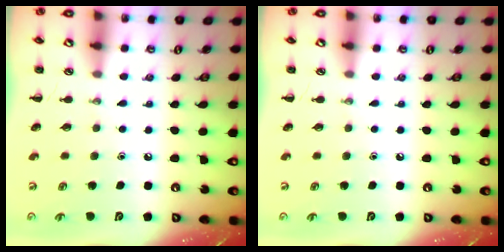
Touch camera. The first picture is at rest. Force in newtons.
{"total": 0.0}